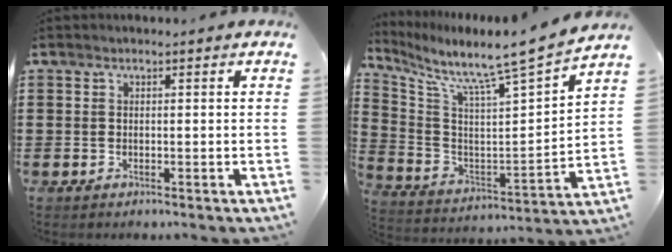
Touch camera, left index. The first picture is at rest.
{"total": 7.8, "force": [7.1, -0.5, 3.2], "torque": [-0.089, -0.075, 0.104]}